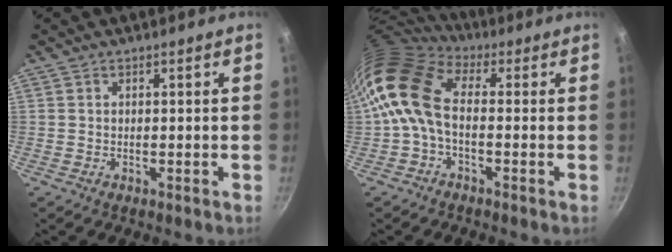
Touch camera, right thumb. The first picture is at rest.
{"total": 11.0, "force": [-0.7, 6.7, 8.8], "torque": [-0.161, 0.029, -0.031]}